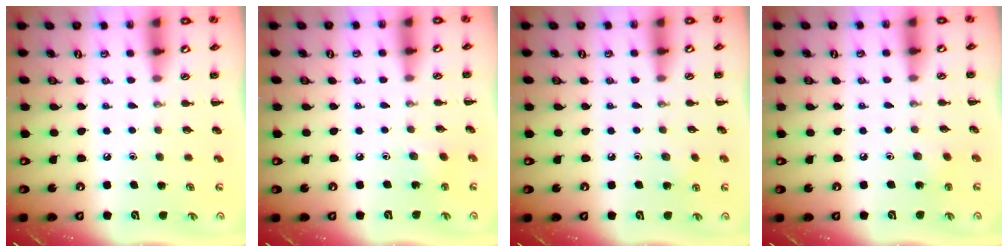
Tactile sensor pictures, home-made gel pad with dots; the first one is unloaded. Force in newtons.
{"total": 2.7, "press": 2.6, "slide": 0.8}
{"total": 5.3, "press": 5.1, "slide": 1.4}
{"total": 3.0, "press": 2.9, "slide": 0.9}